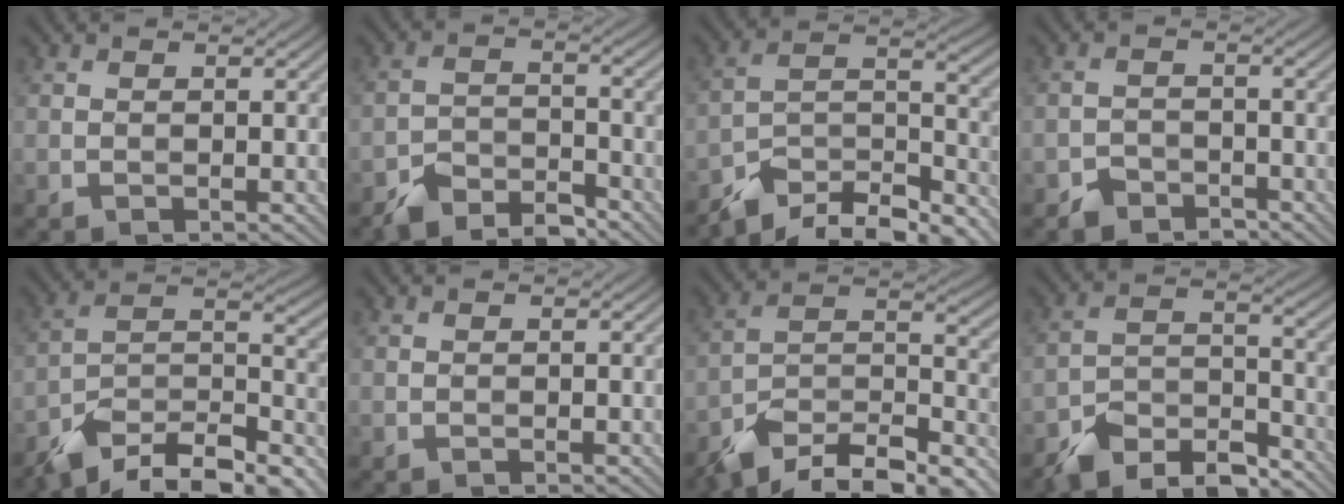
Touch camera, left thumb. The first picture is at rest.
{"total": 5.2, "force": [-4.6, 1.7, 1.7], "torque": [-0.027, -0.003, -0.092]}
{"total": 10.4, "force": [-8.5, 3.5, 4.9], "torque": [-0.084, 0.000, -0.153]}
{"total": 2.5, "force": [-2.1, 1.3, 0.2], "torque": [0.003, 0.005, -0.042]}
{"total": 12.5, "force": [-9.8, 4.7, 6.1], "torque": [-0.115, -0.002, -0.170]}
{"total": 0.0}
{"total": 12.5, "force": [-9.7, 4.5, 6.4], "torque": [-0.121, -0.003, -0.173]}
{"total": 9.6, "force": [-8.2, 3.4, 3.7], "torque": [-0.058, -0.002, -0.151]}